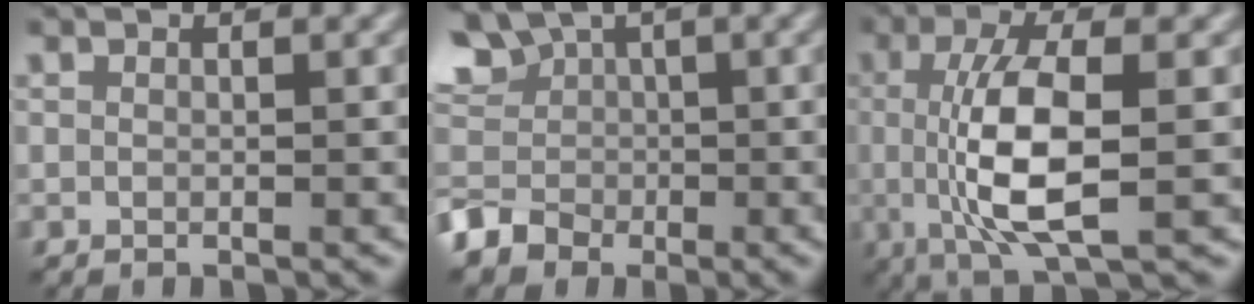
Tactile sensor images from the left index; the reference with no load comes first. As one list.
[{"total": 9.2, "force": [-0.9, 8.3, 3.8], "torque": [-0.089, 0.012, -0.051]}, {"total": 7.6, "force": [-0.3, 2.3, 7.2], "torque": [-0.141, -0.007, -0.003]}]